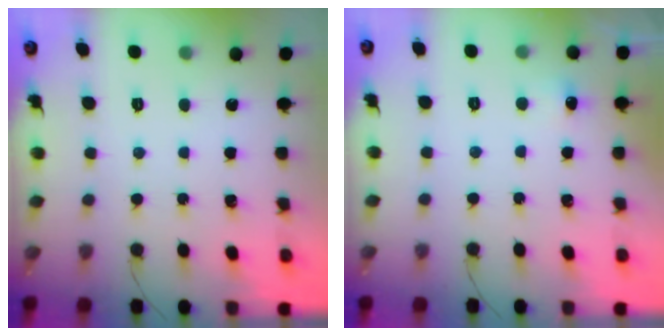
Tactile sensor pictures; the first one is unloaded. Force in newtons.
{"total": 3.9, "press": 3.8, "slide": 1.0}